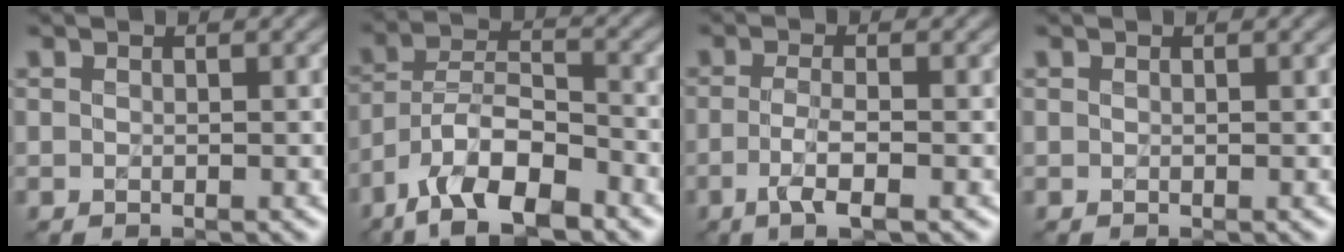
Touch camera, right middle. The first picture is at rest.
{"total": 9.5, "force": [-6.4, 3.5, 6.1], "torque": [-0.100, 0.010, -0.123]}
{"total": 3.1, "force": [-1.2, 0.7, 2.7], "torque": [-0.056, 0.000, -0.028]}
{"total": 0.0}